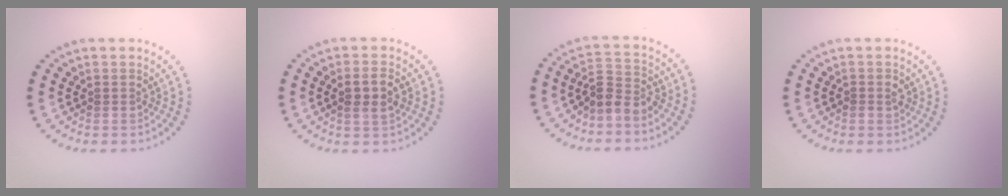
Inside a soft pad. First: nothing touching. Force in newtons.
{"total": 2.4, "press": 2.3, "slide": 0.8}
{"total": 3.0, "press": 2.6, "slide": 1.5}
{"total": 0.9, "press": 0.9, "slide": 0.3}